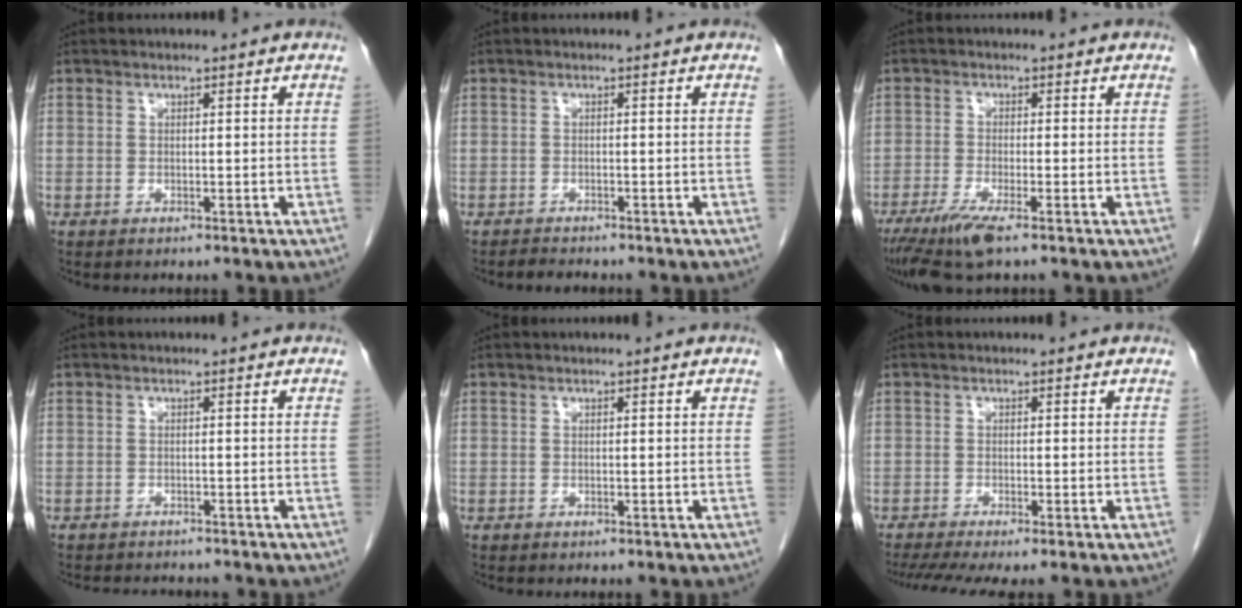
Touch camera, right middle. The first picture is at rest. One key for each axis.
{"total": 1.2, "fx": -1.2, "fy": 0.1, "fz": 0.1, "tx": -0.012, "ty": -0.008, "tz": -0.018}
{"total": 5.8, "fx": -3.7, "fy": 0.4, "fz": 4.5, "tx": -0.087, "ty": -0.018, "tz": -0.069}
{"total": 4.3, "fx": -4.0, "fy": 1.1, "fz": 1.1, "tx": -0.019, "ty": -0.008, "tz": -0.054}
{"total": 0.0}
{"total": 5.9, "fx": -4.4, "fy": 0.4, "fz": 3.9, "tx": -0.066, "ty": -0.015, "tz": -0.076}